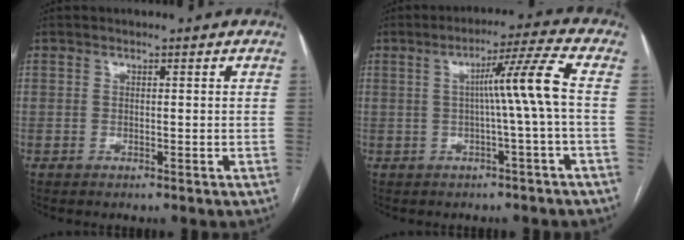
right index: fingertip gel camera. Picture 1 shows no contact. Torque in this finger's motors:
{"motor_torque": [0.89, -0.18, 0.51, 0.12]}